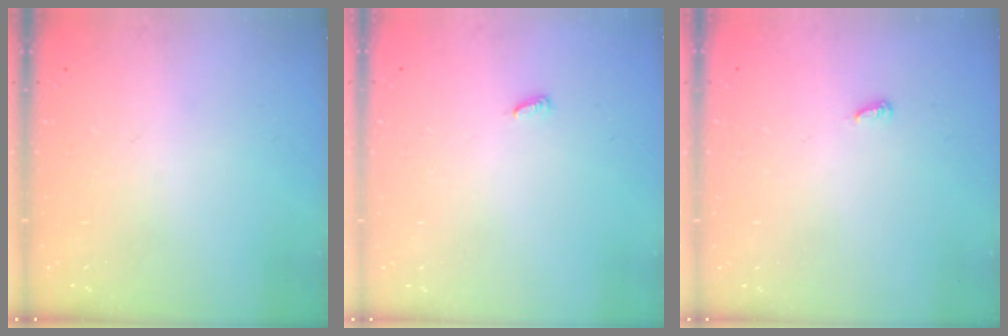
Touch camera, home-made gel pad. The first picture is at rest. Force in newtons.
{"total": 3.5, "press": 3.4, "slide": 0.6}
{"total": 2.9, "press": 2.9, "slide": 0.3}